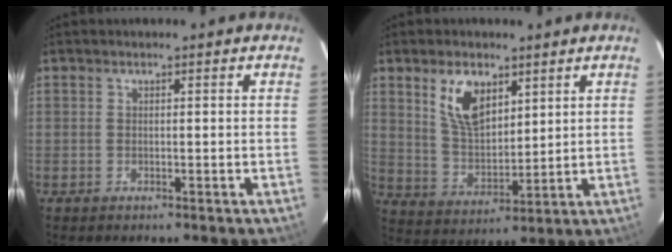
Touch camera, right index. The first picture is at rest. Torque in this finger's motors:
{"motor_torque": [0.32, 0.24, 0.40, 0.08]}